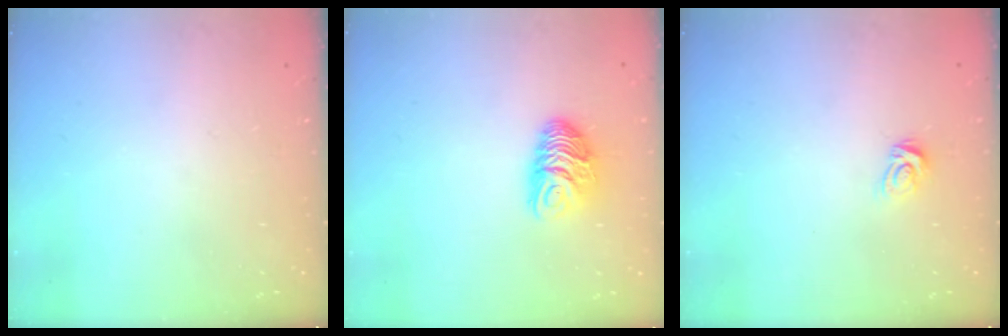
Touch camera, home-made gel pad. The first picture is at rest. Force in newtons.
{"total": 9.7, "press": 9.6, "slide": 0.8}
{"total": 4.5, "press": 4.5, "slide": 0.2}